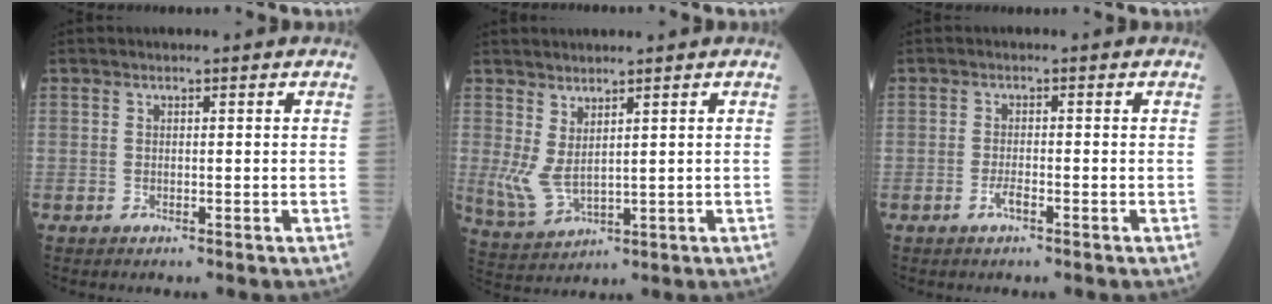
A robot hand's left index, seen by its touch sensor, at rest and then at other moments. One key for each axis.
{"total": 4.8, "fx": 1.5, "fy": 1.9, "fz": 4.2, "tx": -0.112, "ty": -0.003, "tz": 0.049}
{"total": 1.6, "fx": -1.1, "fy": 0.3, "fz": 1.2, "tx": -0.026, "ty": 0.000, "tz": -0.020}